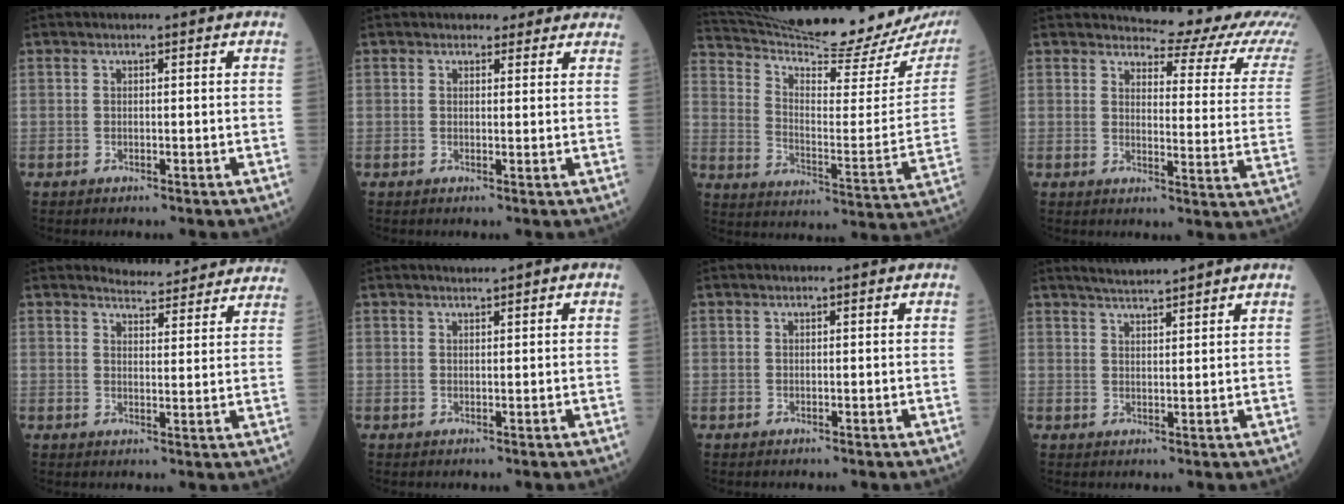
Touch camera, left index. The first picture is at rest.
{"total": 3.7, "force": [3.2, 1.8, 0.5], "torque": [0.006, 0.008, 0.027]}
{"total": 26.5, "force": [24.4, 2.3, 10.2], "torque": [-0.173, -0.085, 0.332]}
{"total": 12.9, "force": [12.3, 2.1, 3.3], "torque": [-0.023, -0.061, 0.117]}
{"total": 10.4, "force": [10.2, 1.7, 0.9], "torque": [0.007, -0.006, 0.106]}
{"total": 0.8, "force": [0.6, 0.0, 0.4], "torque": [-0.006, 0.007, 0.014]}
{"total": 0.0}
{"total": 3.9, "force": [3.6, -0.7, 1.3], "torque": [-0.022, 0.009, 0.065]}